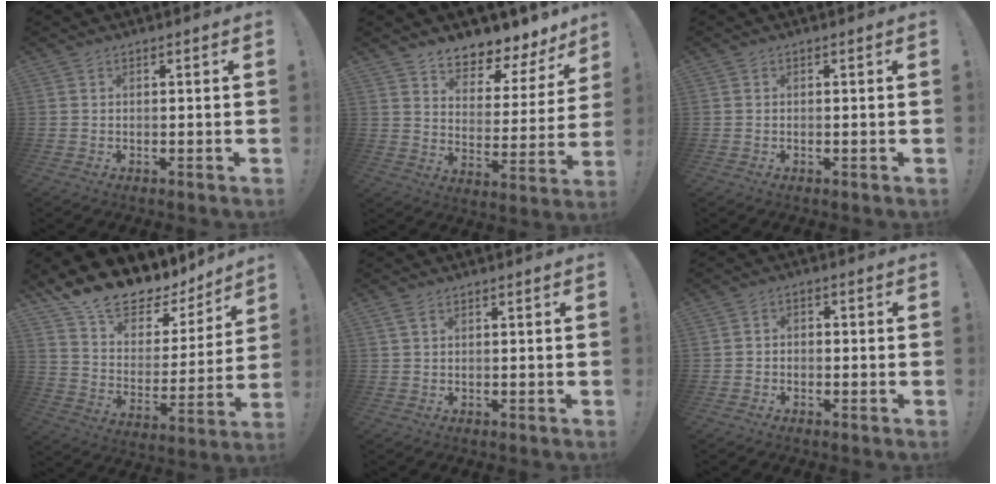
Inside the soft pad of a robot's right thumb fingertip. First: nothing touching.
{"total": 6.7, "force": [5.9, 2.3, 2.0], "torque": [-0.020, -0.070, 0.103]}
{"total": 0.0}
{"total": 14.1, "force": [12.5, 4.9, 4.4], "torque": [-0.087, -0.108, 0.222]}
{"total": 1.6, "force": [0.8, 0.5, 1.2], "torque": [-0.029, 0.002, 0.016]}
{"total": 2.4, "force": [-1.8, 1.4, 0.9], "torque": [-0.012, 0.010, -0.033]}